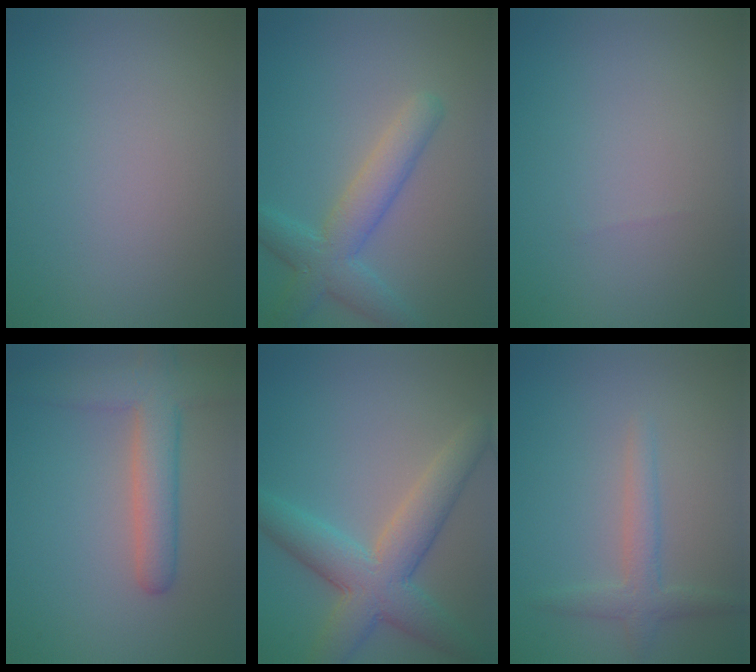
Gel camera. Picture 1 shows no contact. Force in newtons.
{"total": 4.6, "press": 4.6, "slide": 0.1}
{"total": 0.0}
{"total": 5.2, "press": 5.2, "slide": 0.5}
{"total": 6.6, "press": 6.6, "slide": 0.4}
{"total": 2.4, "press": 2.4, "slide": 0.1}